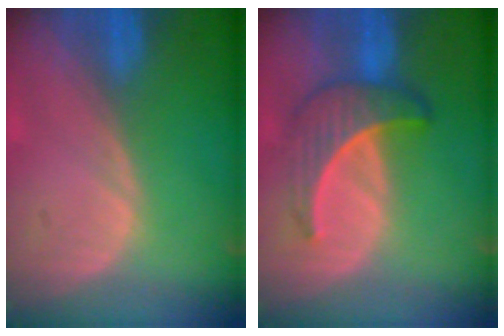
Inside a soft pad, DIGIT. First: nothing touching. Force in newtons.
{"total": 6.2, "press": 6.0, "slide": 1.8}